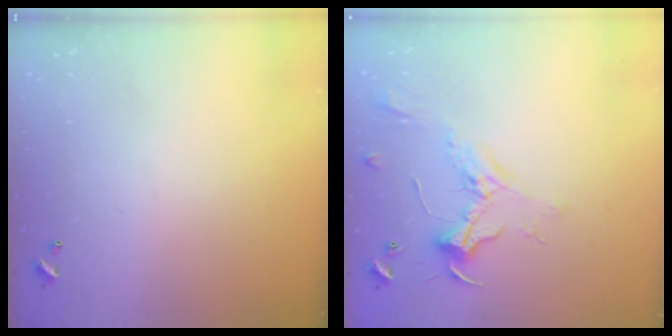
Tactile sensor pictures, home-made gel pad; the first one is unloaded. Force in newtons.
{"total": 2.4, "press": 2.3, "slide": 0.8}